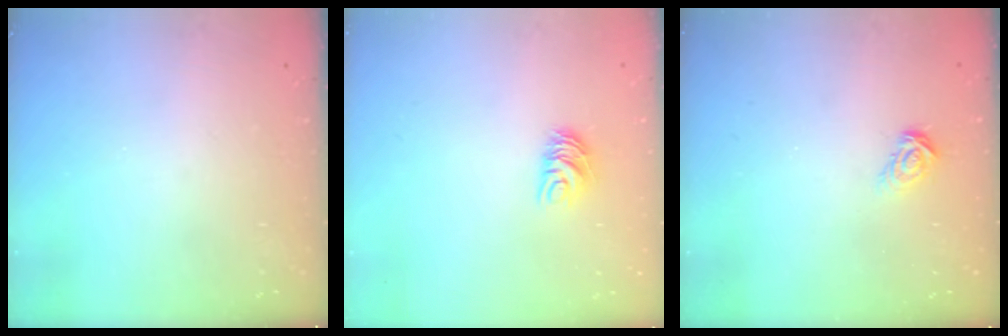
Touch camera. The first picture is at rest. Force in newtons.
{"total": 6.8, "press": 6.8, "slide": 0.5}
{"total": 3.9, "press": 3.9, "slide": 0.4}